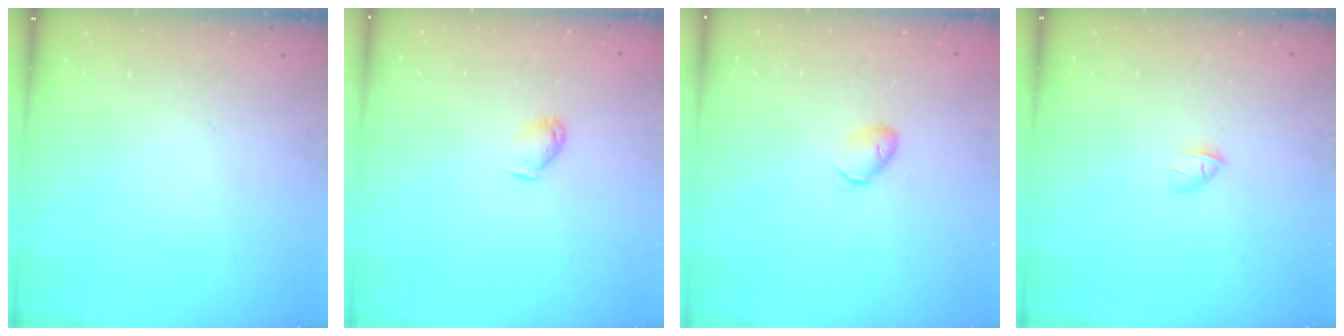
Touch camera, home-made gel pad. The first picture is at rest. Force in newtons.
{"total": 3.7, "press": 3.7, "slide": 0.6}
{"total": 5.7, "press": 5.6, "slide": 1.0}
{"total": 2.4, "press": 2.2, "slide": 0.8}